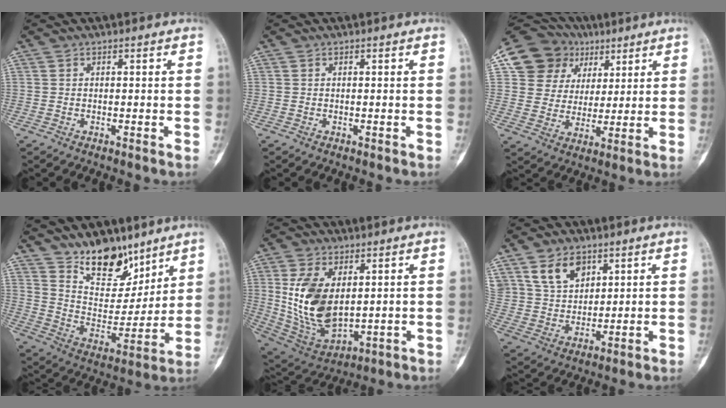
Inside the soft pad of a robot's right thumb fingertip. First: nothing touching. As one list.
[{"total": 0.0}, {"total": 15.5, "force": [6.5, 13.6, 3.7], "torque": [-0.031, 0.019, 0.125]}, {"total": 14.9, "force": [11.0, 7.6, 6.6], "torque": [-0.059, -0.082, 0.198]}, {"total": 16.2, "force": [2.3, 9.7, 12.8], "torque": [-0.224, -0.016, 0.066]}, {"total": 9.2, "force": [4.9, 6.3, 4.5], "torque": [-0.056, -0.024, 0.101]}]